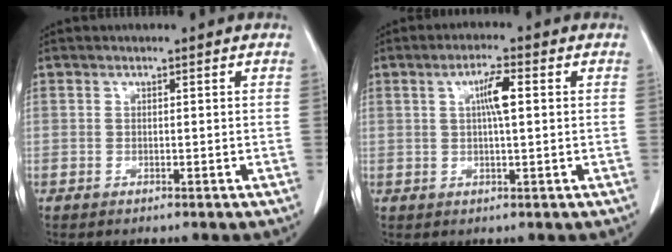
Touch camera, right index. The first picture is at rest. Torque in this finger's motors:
{"motor_torque": [0.40, -0.06, 0.12, 0.09]}